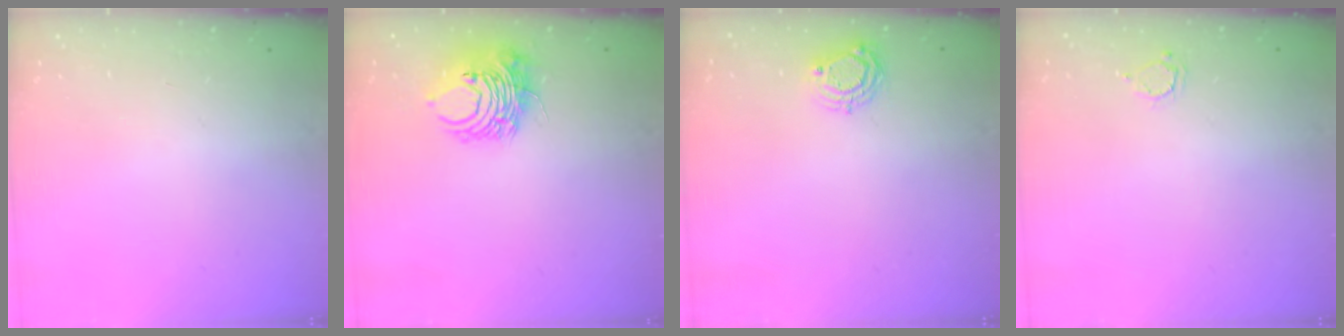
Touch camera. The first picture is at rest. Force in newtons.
{"total": 8.4, "press": 8.3, "slide": 1.3}
{"total": 6.6, "press": 6.6, "slide": 0.1}
{"total": 2.9, "press": 2.9, "slide": 0.4}